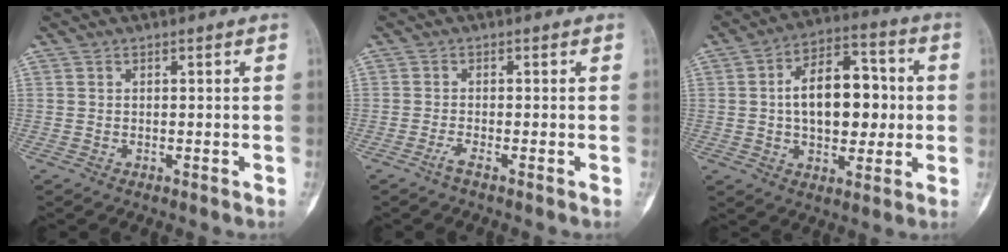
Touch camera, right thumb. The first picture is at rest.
{"total": 1.4, "force": [-1.0, -0.2, 0.9], "torque": [-0.029, -0.002, -0.026]}
{"total": 16.0, "force": [0.7, 9.6, 12.8], "torque": [-0.160, 0.027, 0.008]}